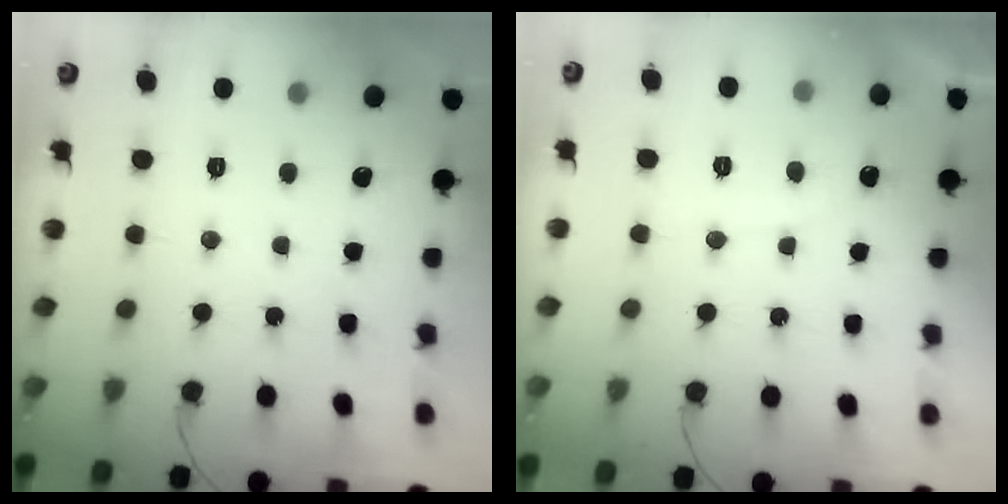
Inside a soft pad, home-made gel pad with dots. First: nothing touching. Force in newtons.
{"total": 3.4, "press": 3.4, "slide": 0.2}